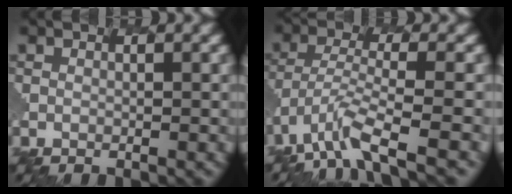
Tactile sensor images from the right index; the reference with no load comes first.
{"total": 4.7, "force": [-3.5, 0.7, 3.1], "torque": [-0.078, -0.005, -0.078]}